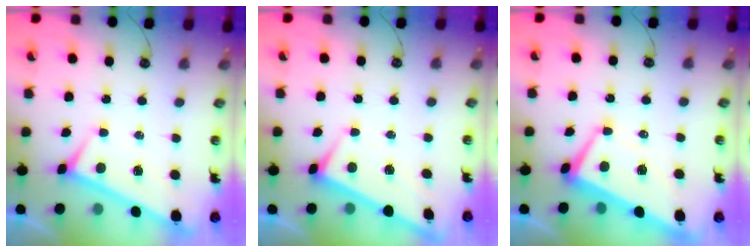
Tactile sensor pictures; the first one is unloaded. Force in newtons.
{"total": 2.7, "press": 2.7, "slide": 0.3}
{"total": 2.6, "press": 2.3, "slide": 1.1}